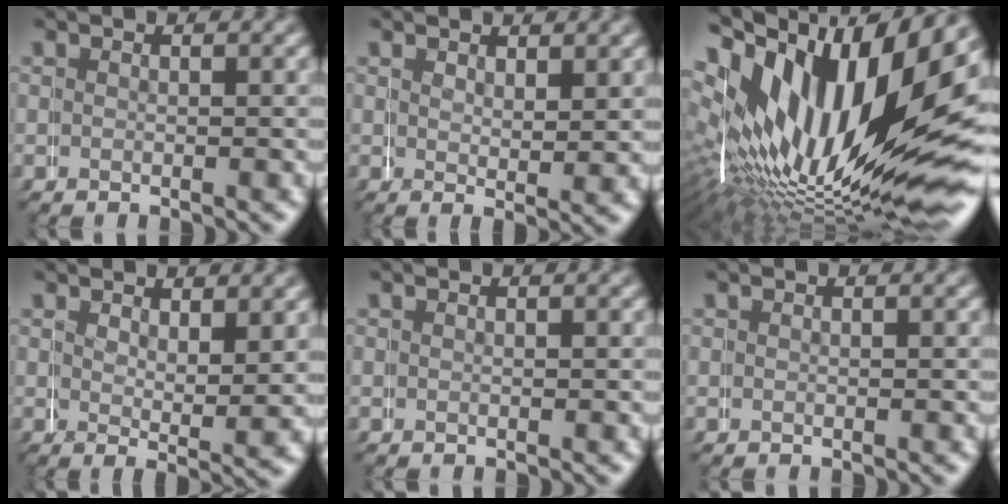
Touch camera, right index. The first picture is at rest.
{"total": 1.7, "force": [1.2, 0.5, 1.0], "torque": [-0.018, -0.014, 0.024]}
{"total": 21.2, "force": [-0.5, 13.1, 16.7], "torque": [-0.274, -0.006, -0.007]}
{"total": 3.1, "force": [1.2, 1.1, 2.6], "torque": [-0.045, -0.022, 0.024]}
{"total": 0.0}
{"total": 0.0}